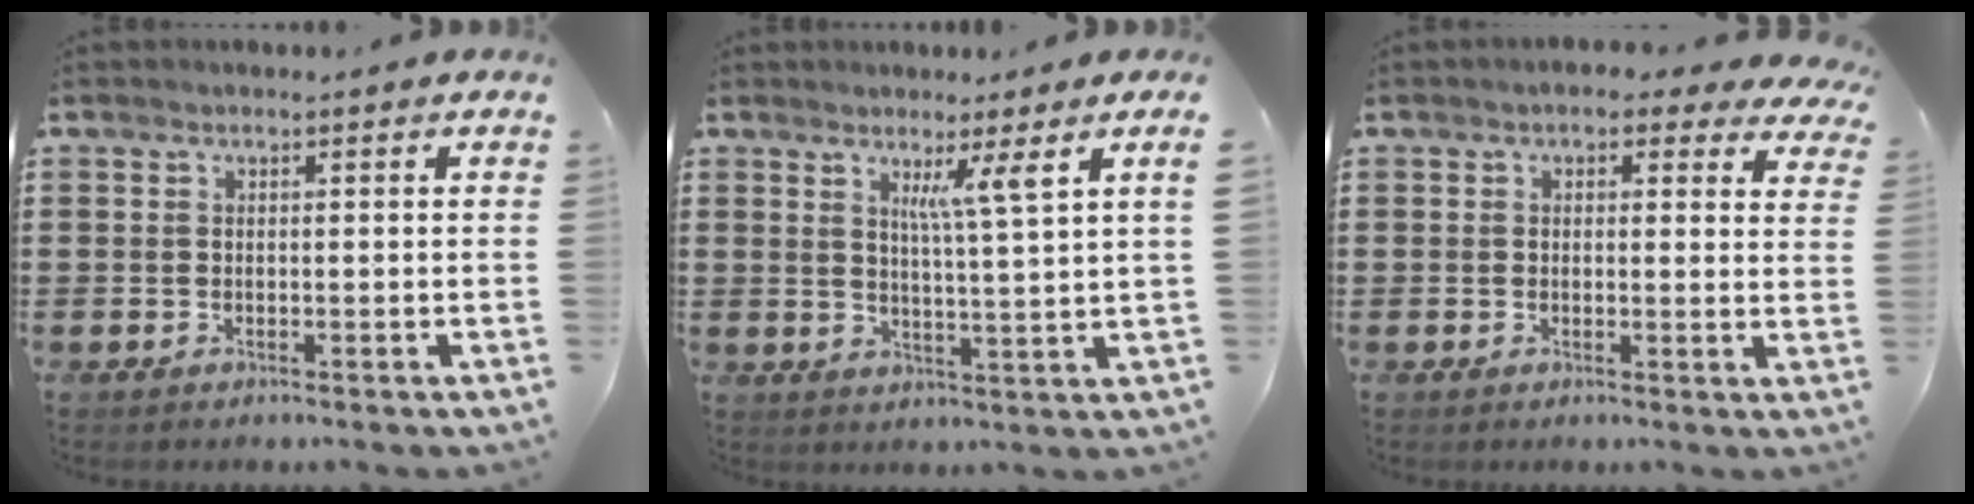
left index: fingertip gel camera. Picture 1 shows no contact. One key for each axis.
{"total": 5.1, "fx": 3.1, "fy": -1.5, "fz": 3.7, "tx": -0.073, "ty": -0.016, "tz": 0.047}
{"total": 2.5, "fx": 1.9, "fy": 1.2, "fz": 1.1, "tx": -0.023, "ty": -0.001, "tz": 0.030}